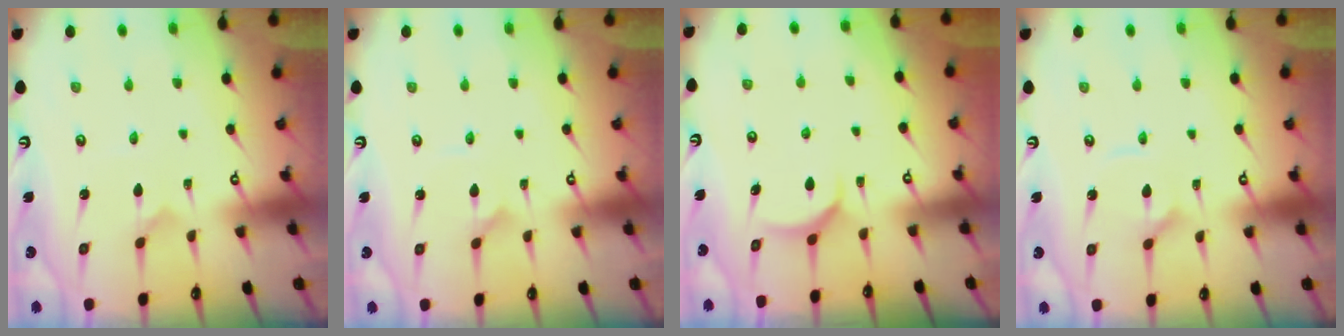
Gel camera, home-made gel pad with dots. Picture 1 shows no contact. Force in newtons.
{"total": 1.1, "press": 1.1, "slide": 0.1}
{"total": 4.6, "press": 4.6, "slide": 0.5}
{"total": 3.2, "press": 3.1, "slide": 0.7}